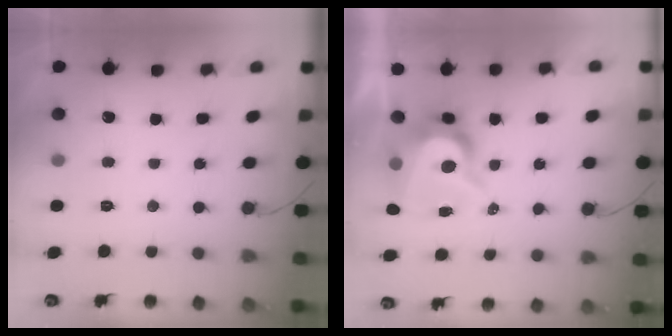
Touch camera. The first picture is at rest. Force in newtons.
{"total": 10.2, "press": 10.2, "slide": 1.0}